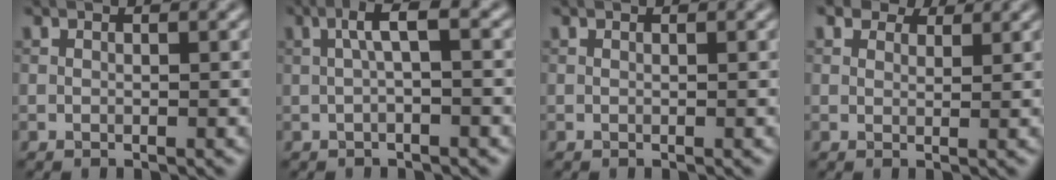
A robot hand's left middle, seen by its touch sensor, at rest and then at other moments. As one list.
[{"total": 2.7, "force": [0.1, 0.3, 2.7], "torque": [-0.049, 0.013, -0.003]}, {"total": 0.0}, {"total": 3.9, "force": [3.1, 1.9, 1.4], "torque": [-0.032, -0.009, 0.049]}]